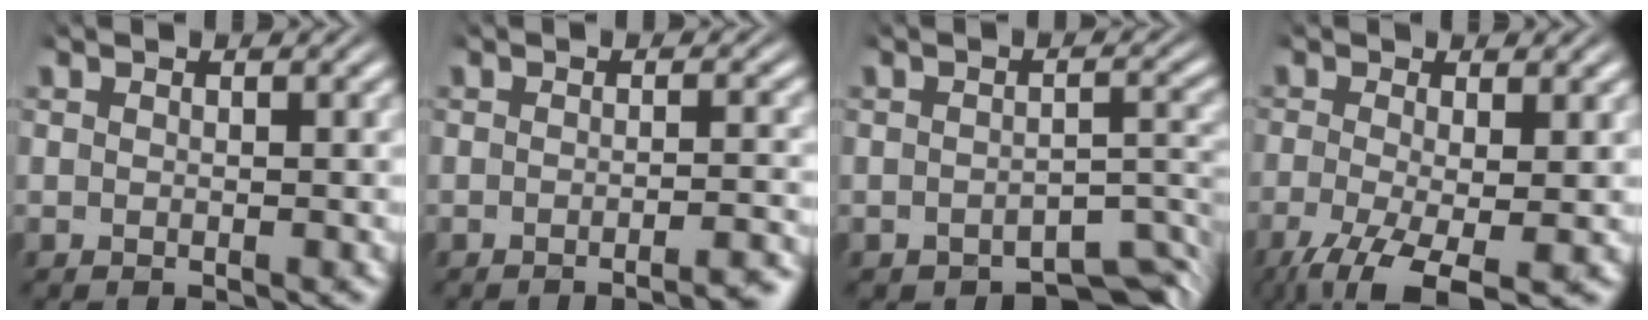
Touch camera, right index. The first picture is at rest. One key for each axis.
{"total": 4.0, "fx": -3.5, "fy": 0.6, "fz": 1.7, "tx": -0.017, "ty": -0.001, "tz": -0.058}
{"total": 5.8, "fx": -4.8, "fy": 1.9, "fz": 2.6, "tx": -0.020, "ty": -0.010, "tz": -0.069}
{"total": 5.4, "fx": -3.1, "fy": 2.2, "fz": 3.7, "tx": -0.088, "ty": -0.051, "tz": -0.028}